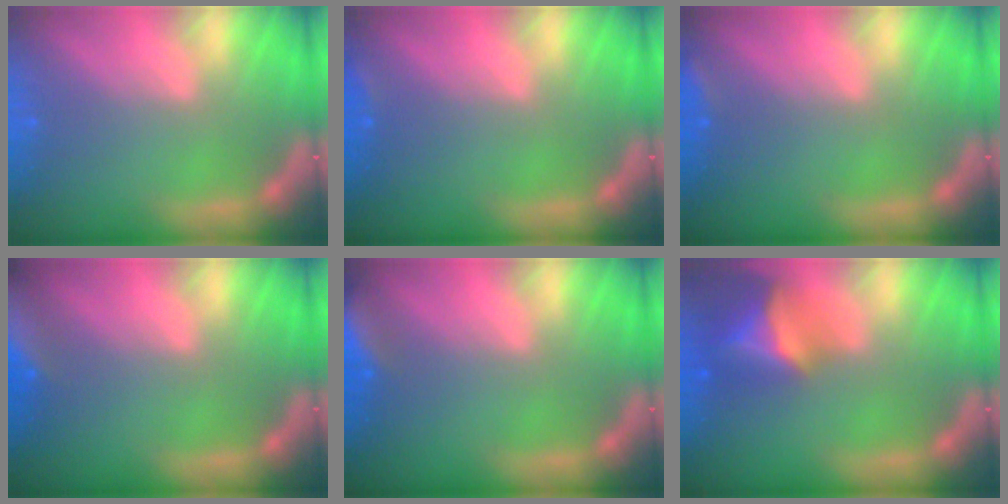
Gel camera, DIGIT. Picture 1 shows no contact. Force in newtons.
{"total": 0.9}
{"total": 1.4}
{"total": 8.9}
{"total": 5.0}
{"total": 6.4}